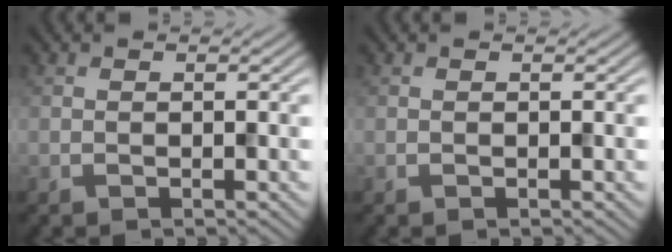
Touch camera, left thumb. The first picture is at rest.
{"total": 0.0}